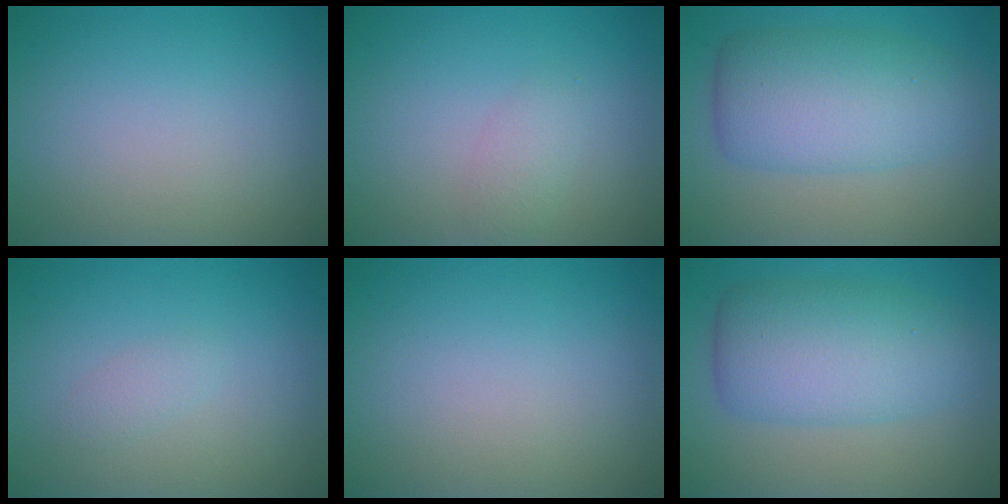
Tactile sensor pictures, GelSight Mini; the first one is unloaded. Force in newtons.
{"total": 1.5, "press": 1.5, "slide": 0.1}
{"total": 6.8, "press": 6.8, "slide": 0.2}
{"total": 1.1, "press": 1.1, "slide": 0.1}
{"total": 0.0}
{"total": 6.8, "press": 6.8, "slide": 0.2}